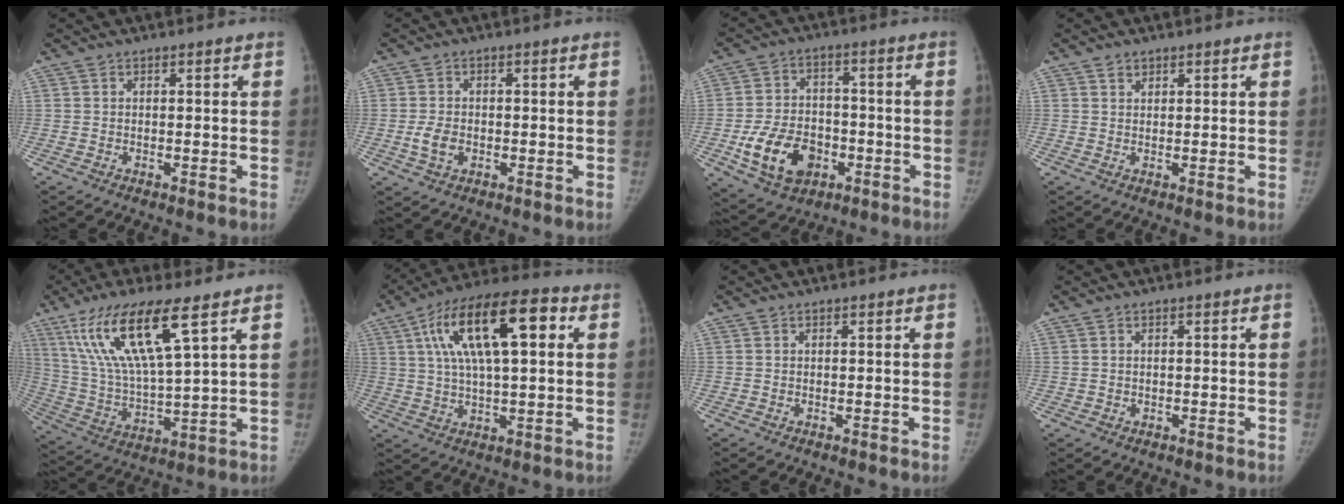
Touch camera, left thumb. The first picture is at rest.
{"total": 4.0, "force": [-1.0, 3.0, 2.5], "torque": [-0.044, 0.004, -0.016]}
{"total": 11.9, "force": [-3.9, 8.5, 7.3], "torque": [-0.109, 0.015, -0.061]}
{"total": 1.3, "force": [0.9, 0.8, 0.4], "torque": [0.000, -0.006, 0.015]}
{"total": 17.8, "force": [9.1, 3.6, 14.8], "torque": [-0.302, -0.033, 0.181]}
{"total": 19.3, "force": [5.6, 7.4, 16.9], "torque": [-0.286, 0.021, 0.085]}
{"total": 0.0}
{"total": 0.6, "force": [-0.1, 0.6, -0.1], "torque": [0.004, 0.002, -0.001]}